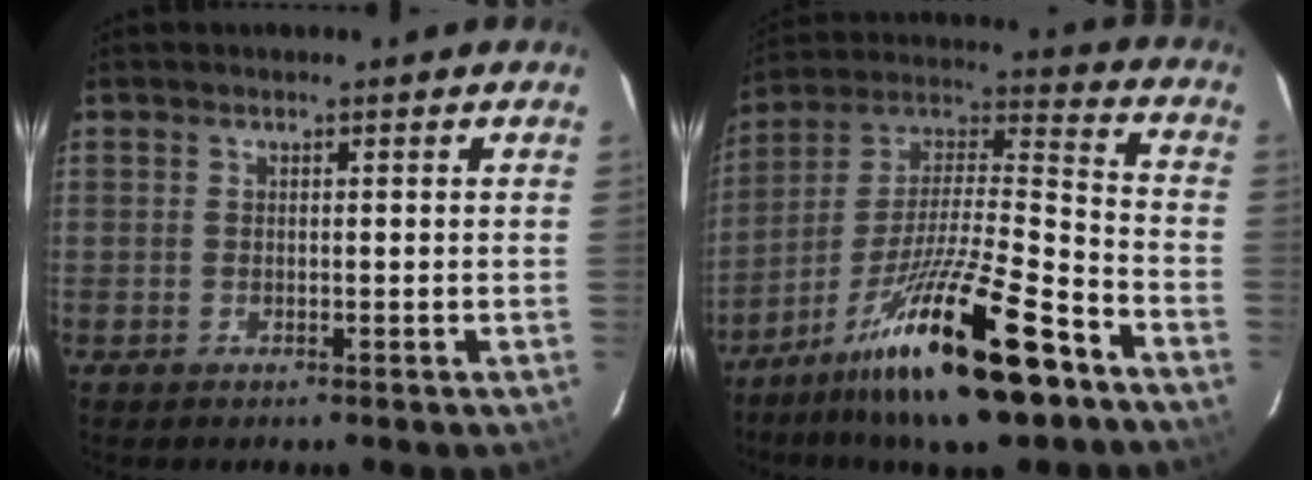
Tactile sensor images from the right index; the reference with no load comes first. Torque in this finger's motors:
{"motor_torque": [0.96, -1.17, 1.05, 0.21]}